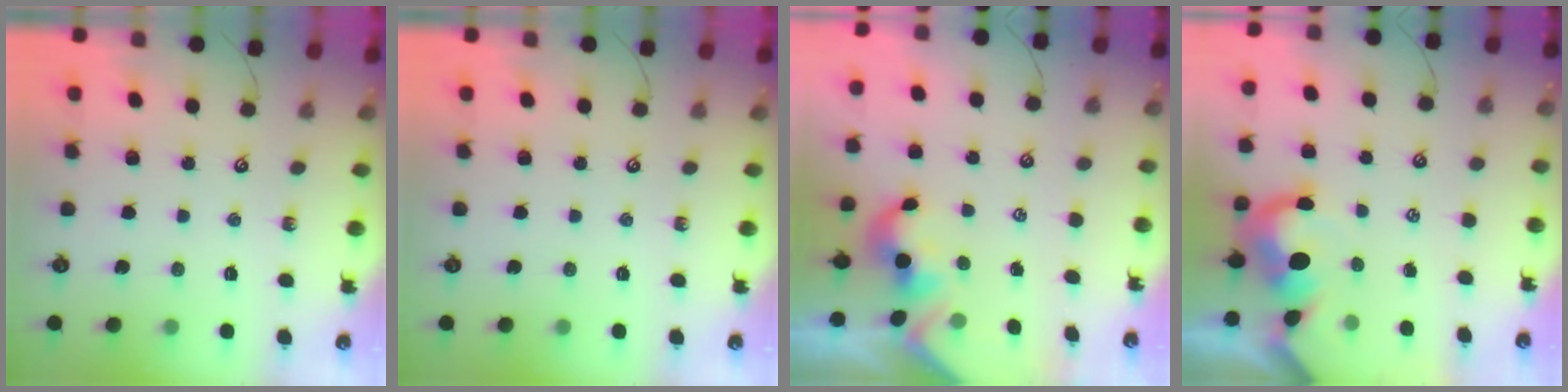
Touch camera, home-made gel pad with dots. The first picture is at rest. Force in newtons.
{"total": 0.0}
{"total": 1.2, "press": 1.1, "slide": 0.4}
{"total": 2.8, "press": 2.6, "slide": 0.9}